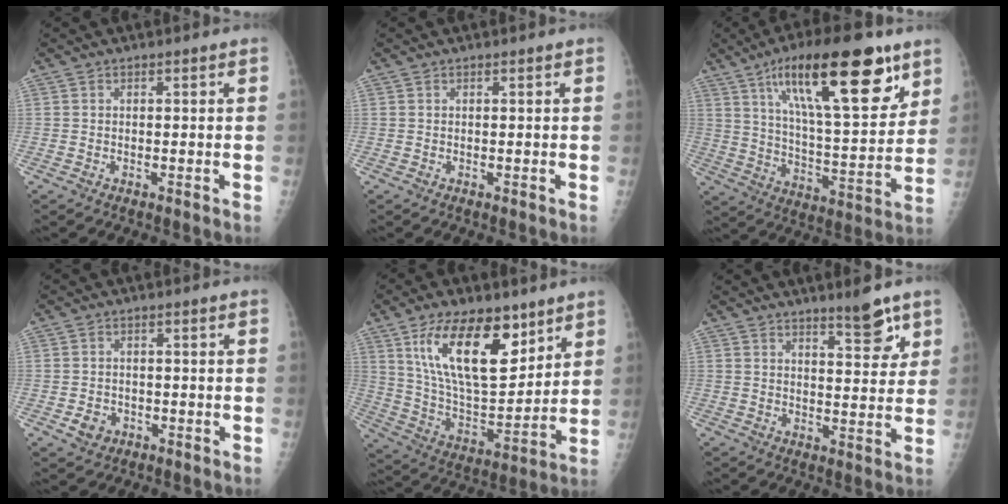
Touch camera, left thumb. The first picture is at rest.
{"total": 0.0}
{"total": 24.5, "force": [13.2, 7.7, 19.1], "torque": [-0.275, -0.042, 0.220]}
{"total": 3.3, "force": [-1.3, 2.7, 1.3], "torque": [-0.012, 0.005, -0.017]}
{"total": 19.9, "force": [10.6, 9.3, 14.1], "torque": [-0.202, -0.060, 0.196]}
{"total": 6.3, "force": [4.6, 1.8, 4.0], "torque": [-0.038, -0.033, 0.063]}